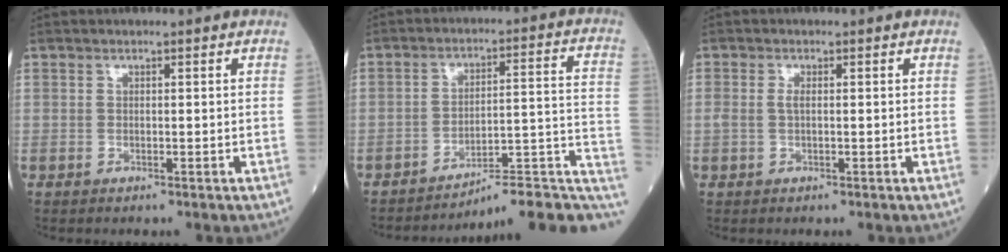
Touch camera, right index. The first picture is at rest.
{"total": 12.9, "force": [-11.4, 0.1, 6.0], "torque": [-0.053, 0.048, -0.156]}
{"total": 1.1, "force": [0.1, 0.4, 1.1], "torque": [-0.029, 0.000, 0.001]}